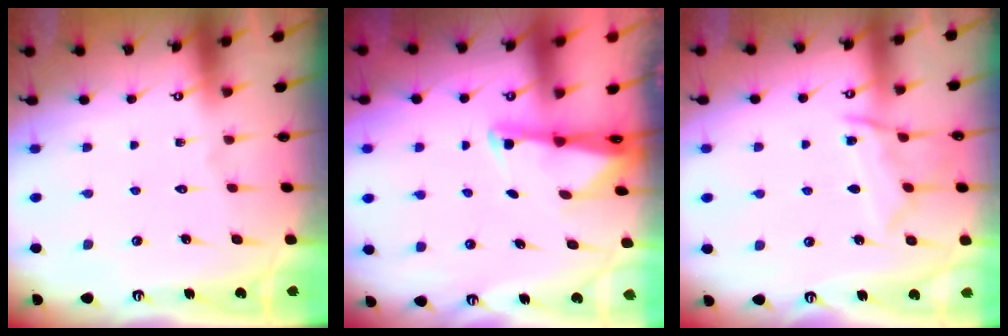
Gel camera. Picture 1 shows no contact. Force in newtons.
{"total": 1.9, "press": 1.9, "slide": 0.4}
{"total": 9.5, "press": 9.4, "slide": 1.0}